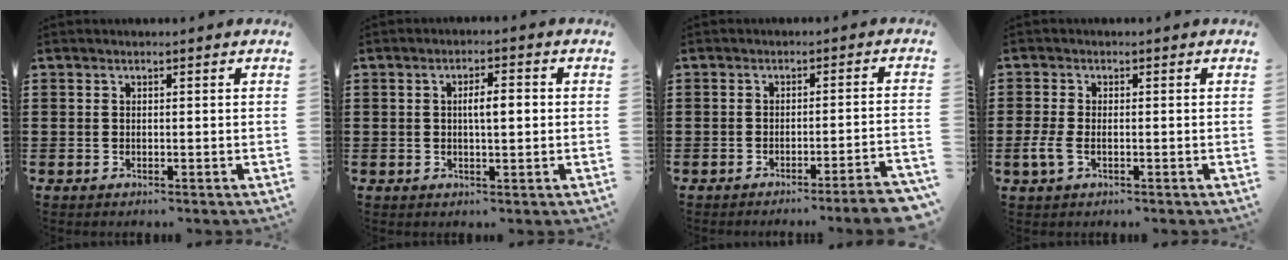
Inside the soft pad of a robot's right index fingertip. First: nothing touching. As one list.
[{"total": 3.7, "force": [0.1, 1.0, 3.6], "torque": [-0.065, 0.001, 0.000]}, {"total": 3.6, "force": [-3.0, -0.6, 2.0], "torque": [-0.031, -0.015, -0.057]}, {"total": 2.6, "force": [-0.8, 1.3, 2.1], "torque": [-0.061, -0.007, -0.020]}]